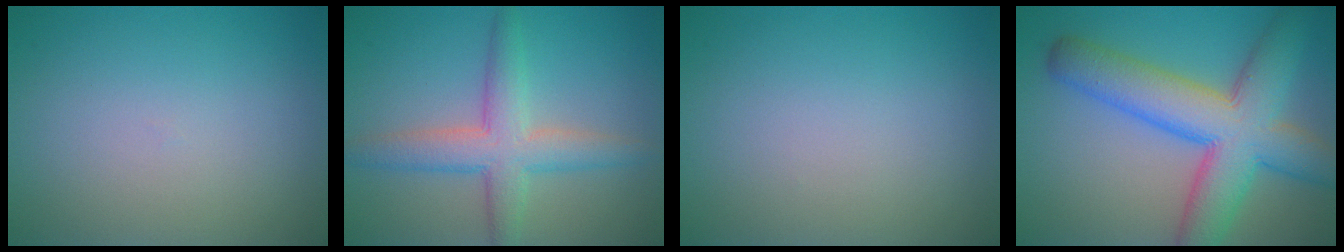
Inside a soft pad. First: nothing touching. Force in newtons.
{"total": 4.8, "press": 4.8, "slide": 0.2}
{"total": 0.0}
{"total": 9.9, "press": 9.9, "slide": 0.4}